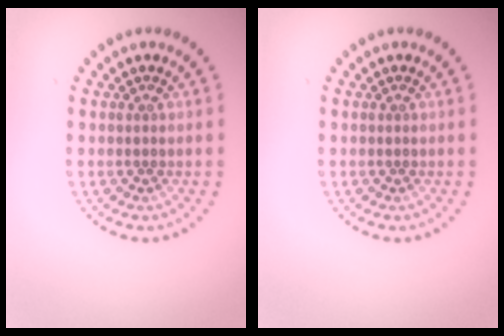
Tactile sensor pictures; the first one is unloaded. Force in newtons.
{"total": 0.0}